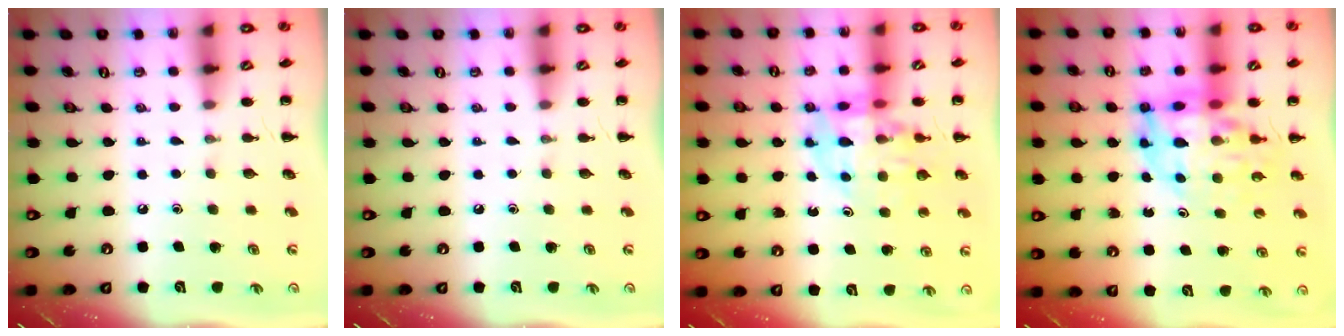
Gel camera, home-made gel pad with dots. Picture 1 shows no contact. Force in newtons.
{"total": 0.0}
{"total": 11.4, "press": 11.0, "slide": 3.3}
{"total": 13.9, "press": 13.4, "slide": 3.8}